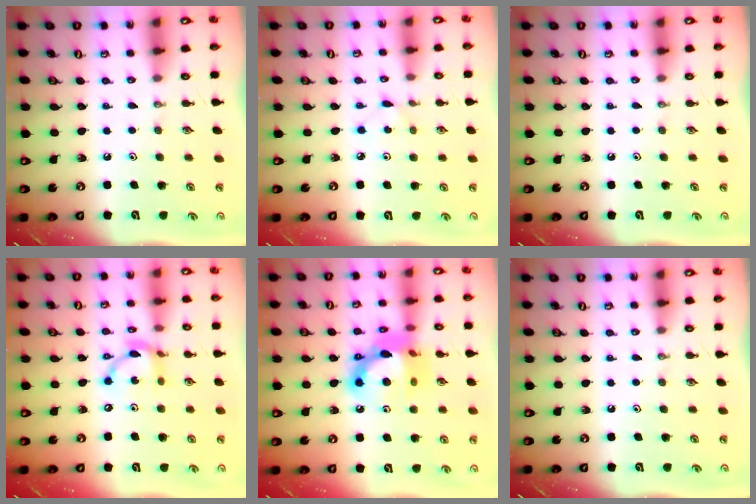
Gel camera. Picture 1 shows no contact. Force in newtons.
{"total": 2.5, "press": 2.5, "slide": 0.3}
{"total": 0.0}
{"total": 10.4, "press": 10.4, "slide": 0.5}
{"total": 15.2, "press": 15.1, "slide": 1.7}
{"total": 0.0}